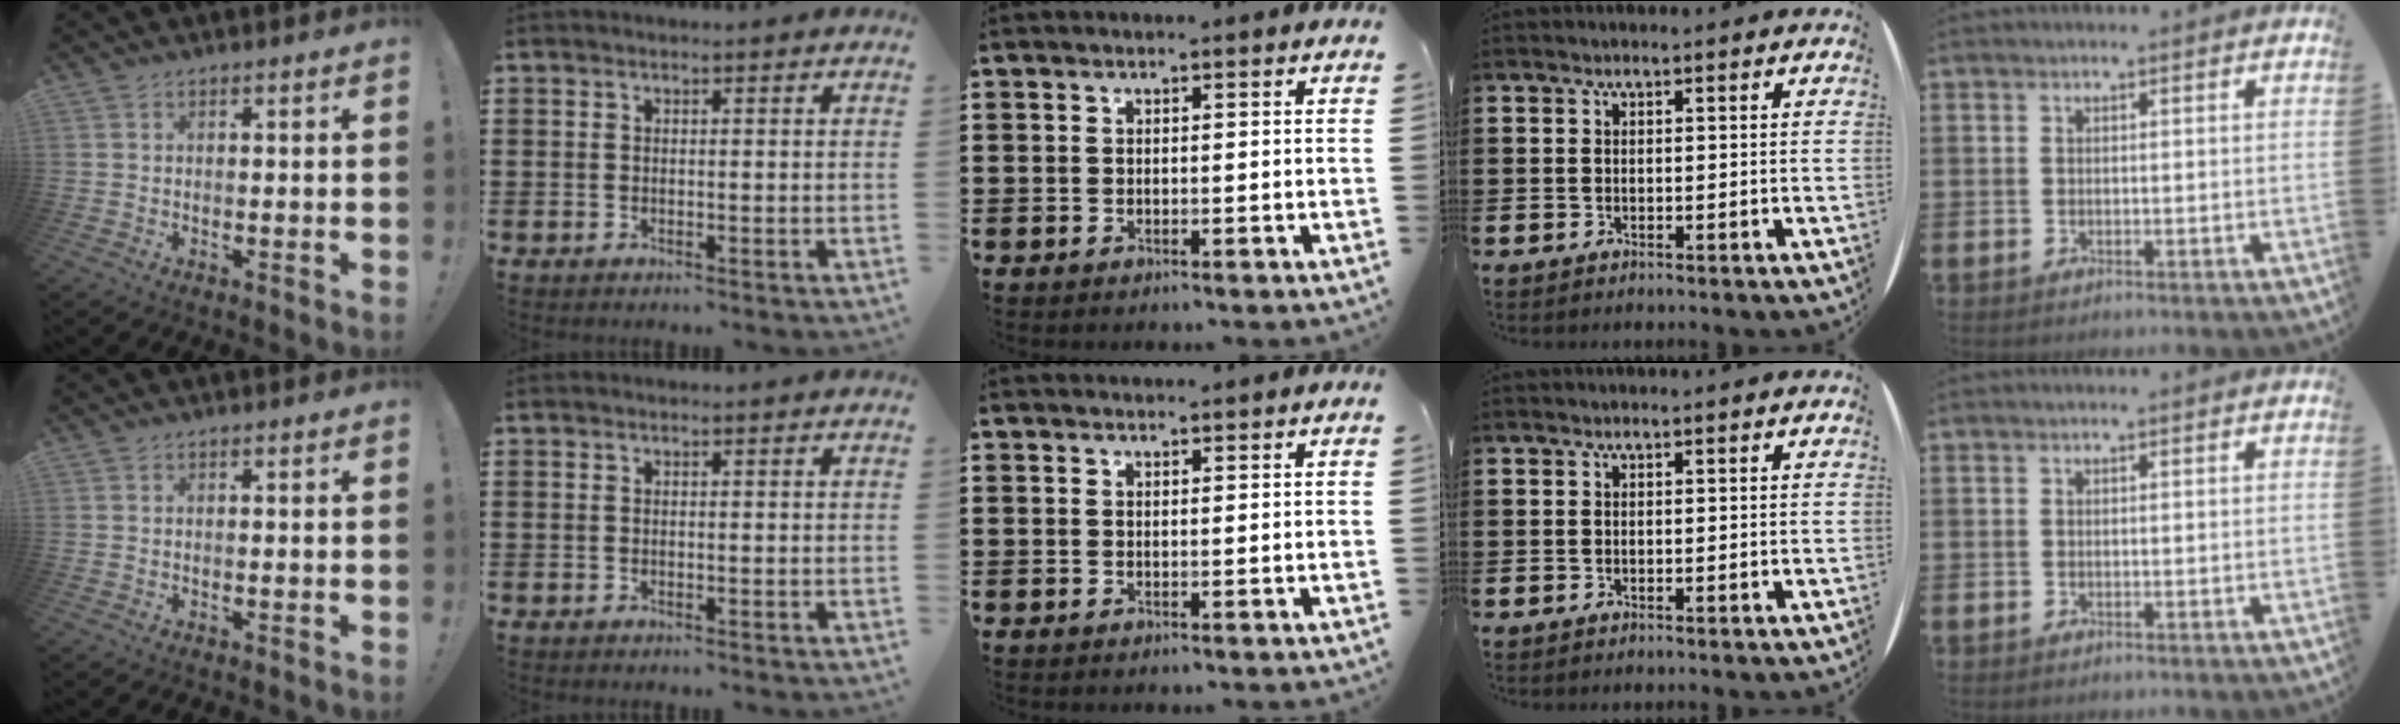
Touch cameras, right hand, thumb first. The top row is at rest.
{"middle": {"total": 0.9, "force": [0.9, 0.2, 0.1], "torque": [0.004, -0.003, 0.016]}}